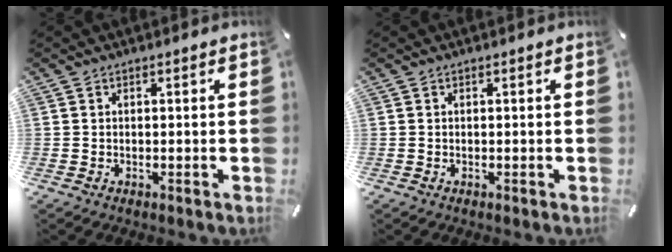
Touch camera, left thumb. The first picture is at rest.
{"total": 0.0}